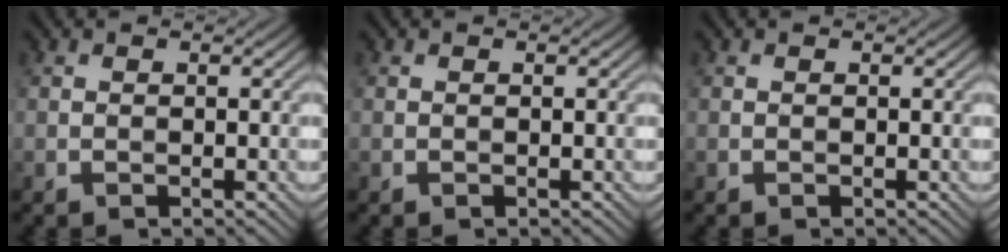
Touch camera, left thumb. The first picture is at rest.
{"total": 0.0}
{"total": 0.0}